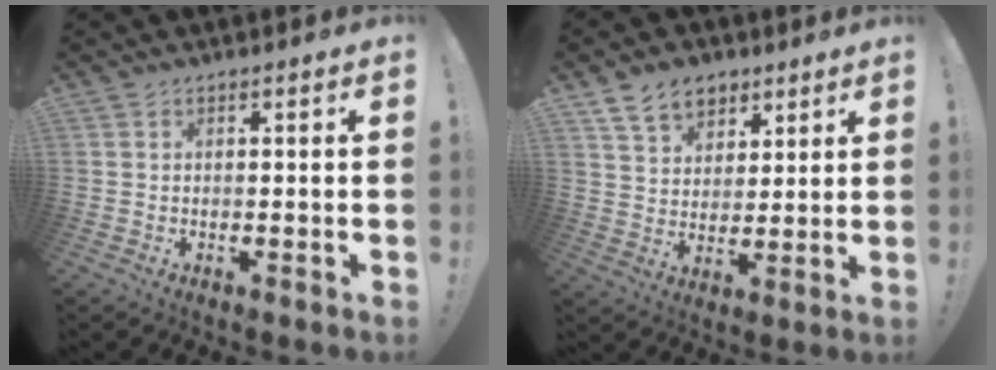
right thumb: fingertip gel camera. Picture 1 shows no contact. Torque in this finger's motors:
{"motor_torque": [0.01, 0.01, 0.34, 0.34, 0.00]}